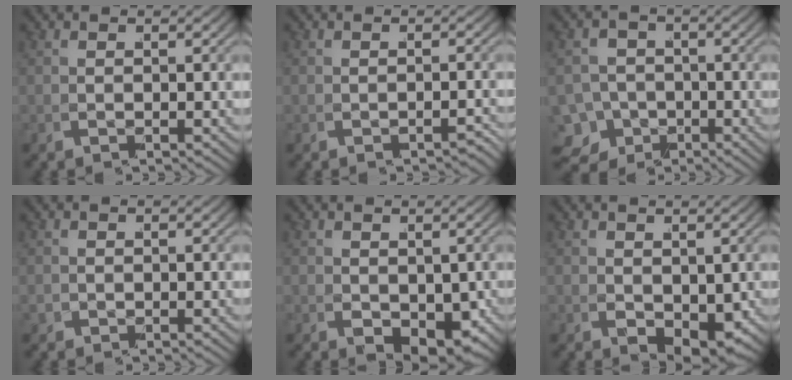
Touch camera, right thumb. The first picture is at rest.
{"total": 1.5, "force": [-1.4, -0.3, -0.2], "torque": [-0.015, -0.007, -0.019]}
{"total": 7.2, "force": [-3.1, 6.0, 2.3], "torque": [-0.044, -0.048, -0.038]}
{"total": 0.6, "force": [-0.3, 0.2, -0.5], "torque": [0.006, -0.005, 0.001]}
{"total": 3.2, "force": [-0.7, 1.8, 2.5], "torque": [-0.047, -0.018, 0.001]}
{"total": 2.4, "force": [-0.2, 1.3, 2.0], "torque": [-0.040, -0.016, 0.008]}